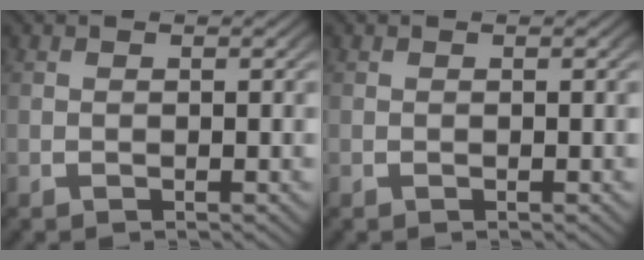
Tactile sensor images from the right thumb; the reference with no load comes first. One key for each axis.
{"total": 0.0}